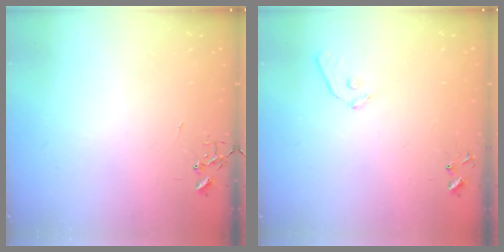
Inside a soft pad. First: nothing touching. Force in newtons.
{"total": 7.4, "press": 7.4, "slide": 0.6}